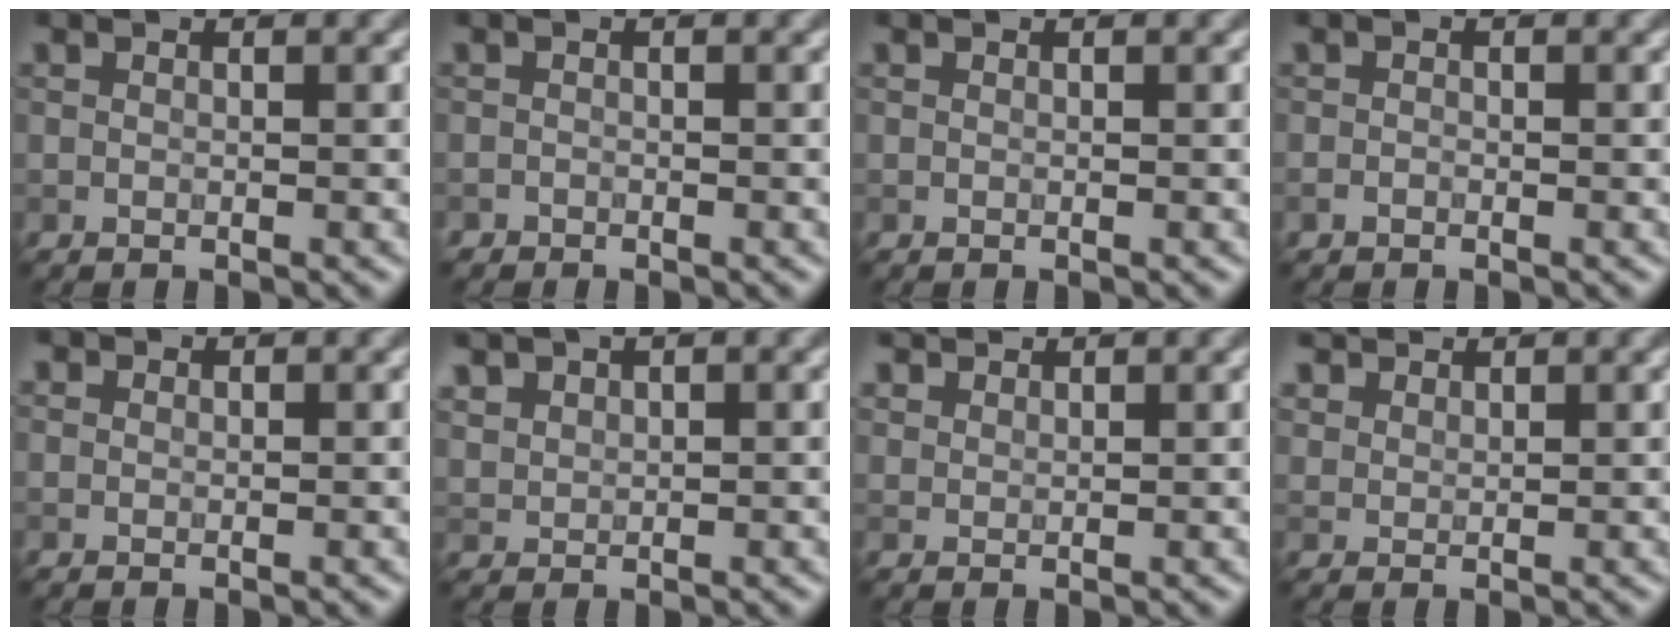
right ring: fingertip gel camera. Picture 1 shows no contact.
{"total": 0.6, "force": [-0.6, 0.2, -0.1], "torque": [0.003, -0.006, -0.013]}
{"total": 0.0}
{"total": 0.7, "force": [-0.6, 0.3, 0.2], "torque": [-0.004, -0.004, -0.014]}
{"total": 0.0}
{"total": 2.1, "force": [1.4, 1.2, 0.9], "torque": [-0.025, 0.006, 0.033]}
{"total": 1.8, "force": [1.6, 0.8, 0.2], "torque": [-0.011, 0.000, 0.036]}
{"total": 2.1, "force": [1.8, 1.1, 0.3], "torque": [-0.019, -0.005, 0.043]}